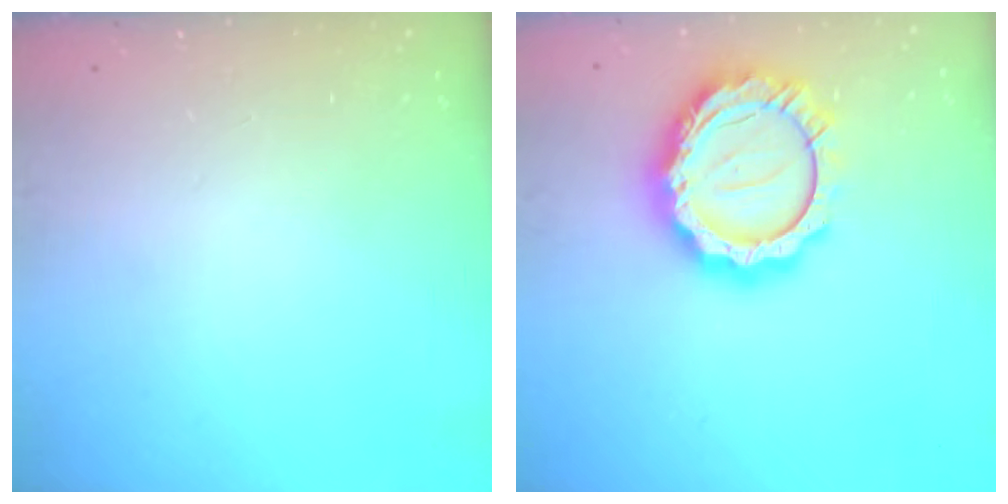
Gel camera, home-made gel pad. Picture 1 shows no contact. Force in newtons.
{"total": 18.4, "press": 18.4, "slide": 1.5}